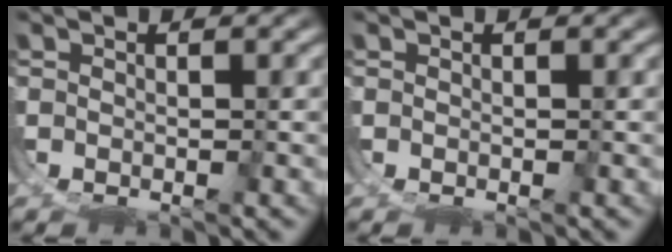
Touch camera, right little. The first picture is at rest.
{"total": 0.0}